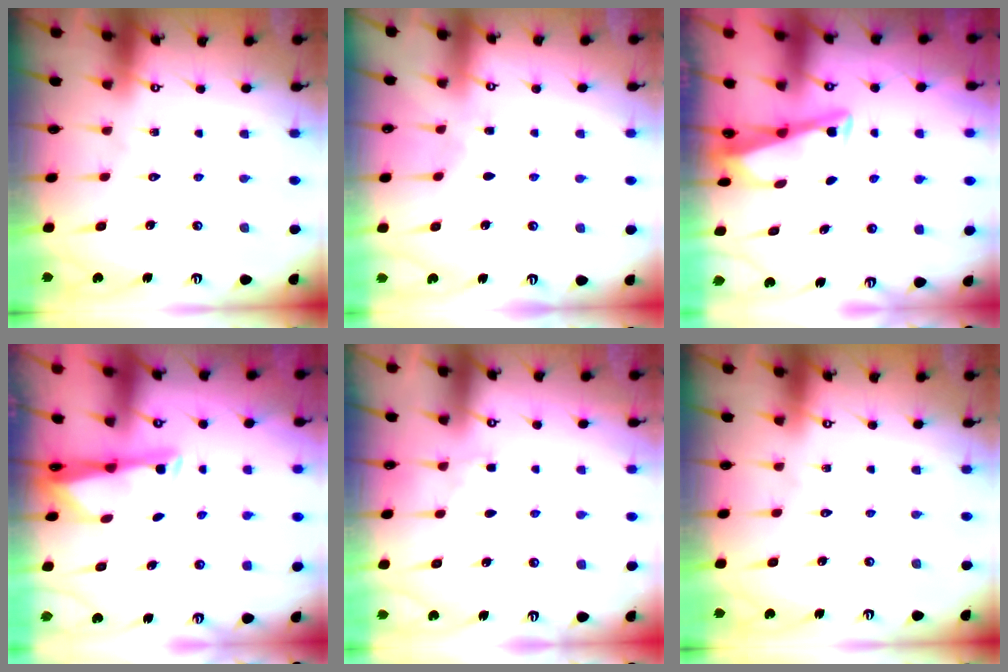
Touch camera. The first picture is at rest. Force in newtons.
{"total": 2.9, "press": 2.9, "slide": 0.3}
{"total": 3.3, "press": 3.3, "slide": 0.3}
{"total": 2.6, "press": 2.6, "slide": 0.4}
{"total": 2.6, "press": 2.6, "slide": 0.4}
{"total": 0.0}